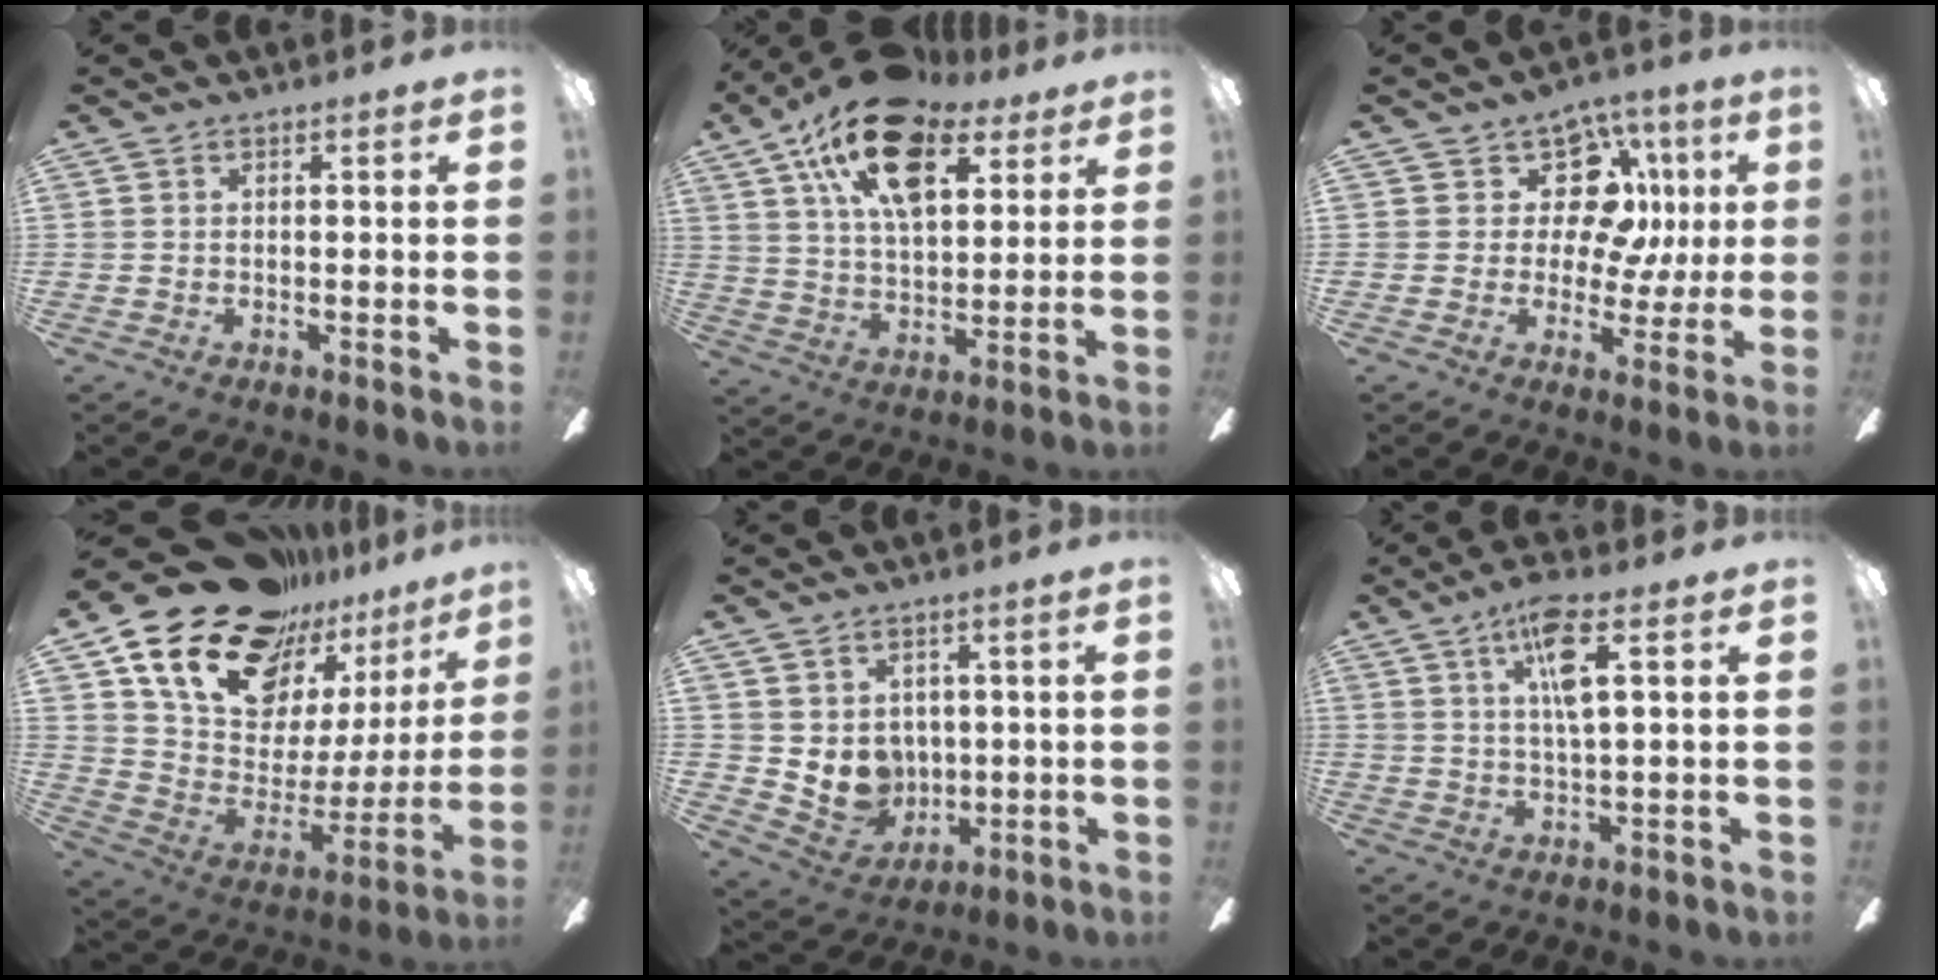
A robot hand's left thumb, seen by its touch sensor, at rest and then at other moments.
{"total": 21.0, "force": [11.7, 11.0, 13.5], "torque": [-0.231, -0.038, 0.206]}
{"total": 14.3, "force": [4.3, 10.5, 8.5], "torque": [-0.128, -0.007, 0.087]}
{"total": 22.9, "force": [17.8, 11.6, 8.5], "torque": [-0.159, -0.120, 0.332]}
{"total": 7.2, "force": [2.4, 6.6, 1.9], "torque": [-0.046, -0.022, 0.054]}
{"total": 9.8, "force": [4.2, 2.4, 8.5], "torque": [-0.154, 0.001, 0.066]}